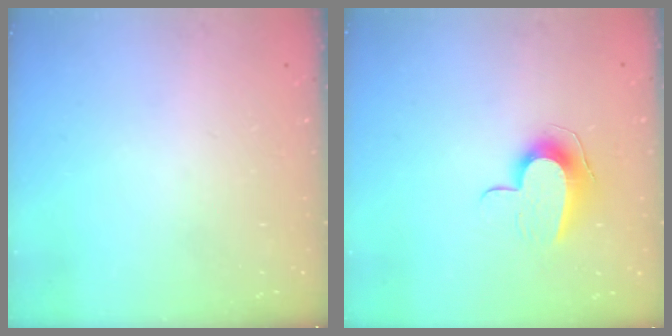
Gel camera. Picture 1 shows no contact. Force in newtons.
{"total": 9.6, "press": 9.6, "slide": 0.5}